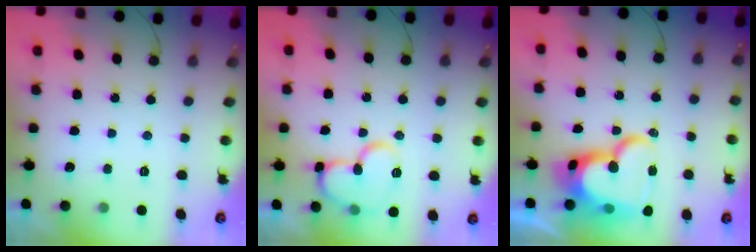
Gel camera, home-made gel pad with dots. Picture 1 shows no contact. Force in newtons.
{"total": 12.5, "press": 12.4, "slide": 1.3}
{"total": 23.0, "press": 22.8, "slide": 2.3}